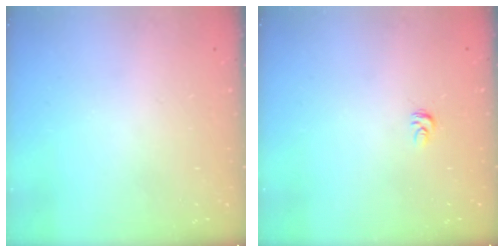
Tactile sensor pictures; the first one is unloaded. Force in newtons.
{"total": 3.9, "press": 3.8, "slide": 0.4}